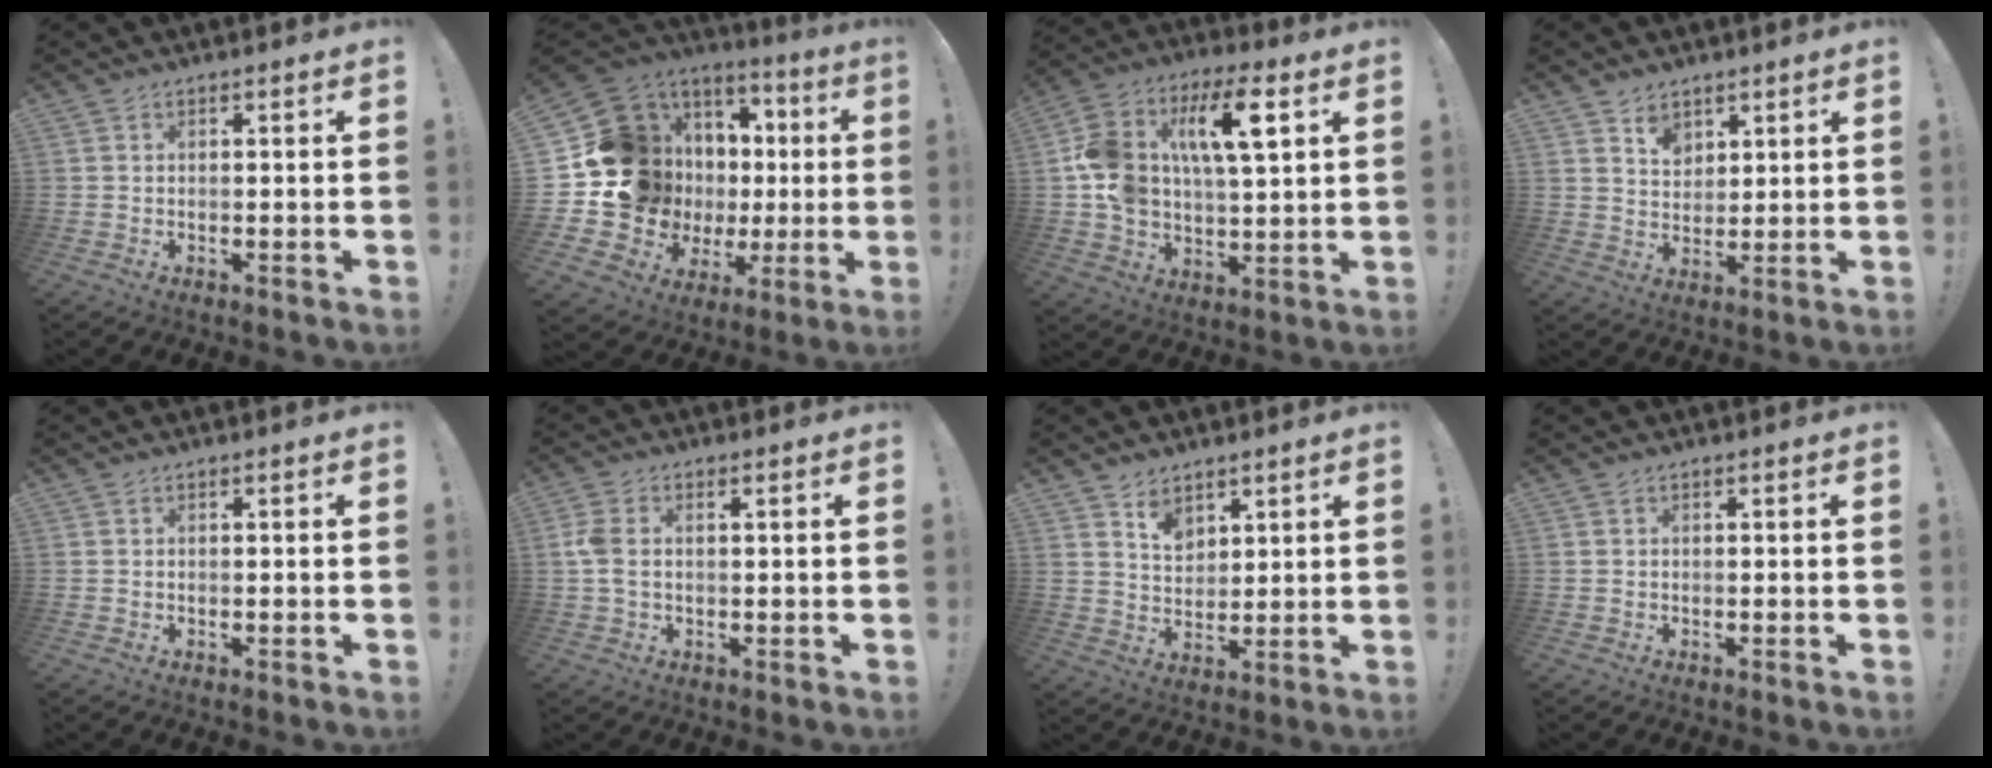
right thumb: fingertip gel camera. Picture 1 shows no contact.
{"total": 17.7, "force": [2.0, 15.4, 8.5], "torque": [-0.144, -0.039, 0.089]}
{"total": 16.8, "force": [5.7, 9.3, 12.8], "torque": [-0.236, -0.005, 0.094]}
{"total": 6.0, "force": [4.1, 4.1, 1.4], "torque": [-0.014, -0.029, 0.075]}
{"total": 0.0}
{"total": 4.4, "force": [0.4, 2.6, 3.5], "torque": [-0.087, 0.009, 0.007]}
{"total": 6.5, "force": [4.8, 4.2, 1.6], "torque": [-0.020, -0.036, 0.089]}
{"total": 0.0}